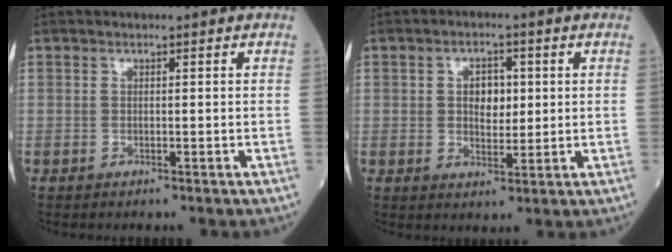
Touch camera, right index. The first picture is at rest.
{"total": 6.1, "force": [0.8, 3.2, 5.1], "torque": [-0.087, 0.010, 0.013]}